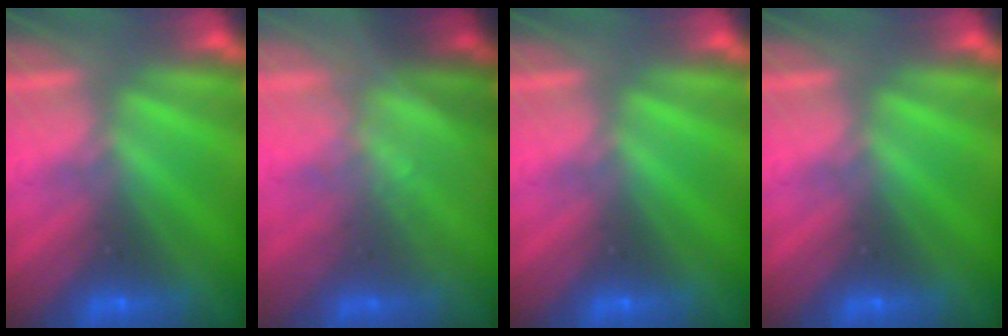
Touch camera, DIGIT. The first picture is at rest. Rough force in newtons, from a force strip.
{"total": 1.4}
{"total": 0.0}
{"total": 0.0}